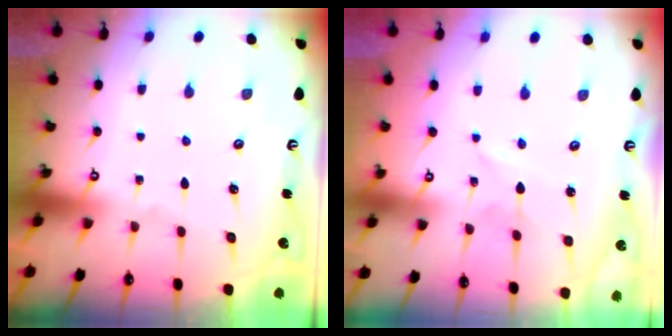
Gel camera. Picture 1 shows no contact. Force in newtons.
{"total": 1.9, "press": 1.9, "slide": 0.2}